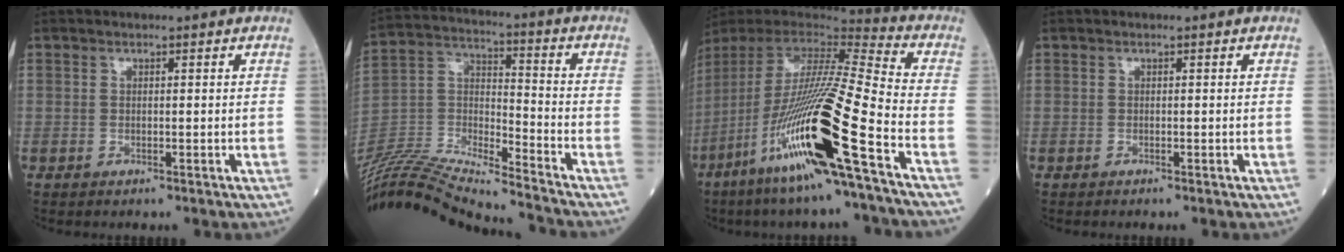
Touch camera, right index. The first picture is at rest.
{"total": 24.0, "force": [-22.4, 0.8, 8.6], "torque": [-0.199, -0.019, -0.387]}
{"total": 23.4, "force": [-10.2, -0.3, 21.0], "torque": [-0.428, -0.058, -0.200]}
{"total": 0.5, "force": [-0.5, 0.0, 0.2], "torque": [0.002, 0.000, -0.010]}